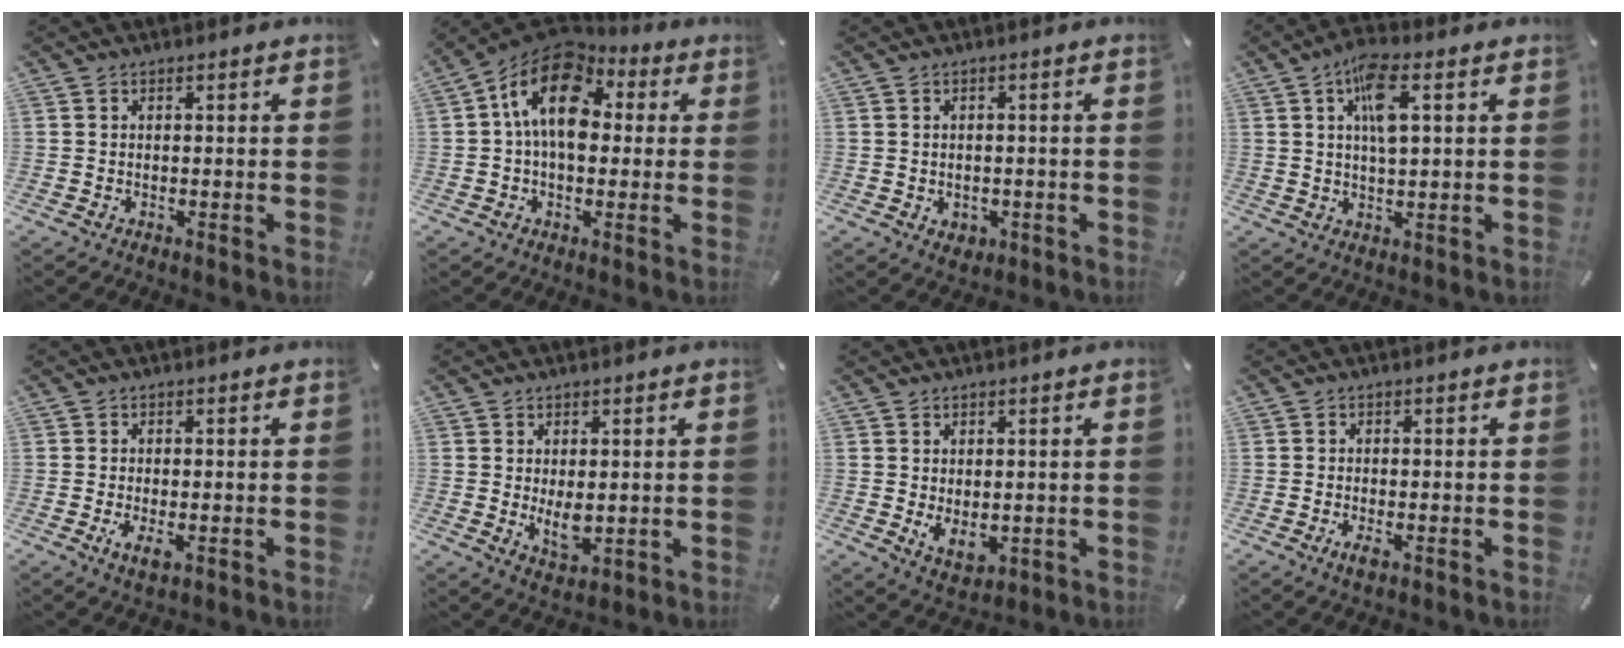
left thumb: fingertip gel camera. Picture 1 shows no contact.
{"total": 14.5, "force": [2.7, 9.7, 10.5], "torque": [-0.190, -0.002, 0.043]}
{"total": 2.4, "force": [-0.5, 2.2, 0.9], "torque": [-0.008, 0.000, -0.011]}
{"total": 9.6, "force": [3.3, 4.0, 8.1], "torque": [-0.137, 0.001, 0.055]}
{"total": 3.4, "force": [-0.9, 1.4, 3.0], "torque": [-0.054, -0.006, -0.019]}
{"total": 5.6, "force": [0.4, 3.2, 4.7], "torque": [-0.089, -0.009, 0.004]}
{"total": 4.6, "force": [0.5, 3.2, 3.2], "torque": [-0.055, -0.007, 0.008]}
{"total": 2.3, "force": [-1.0, 0.9, 1.9], "torque": [-0.046, -0.004, -0.020]}